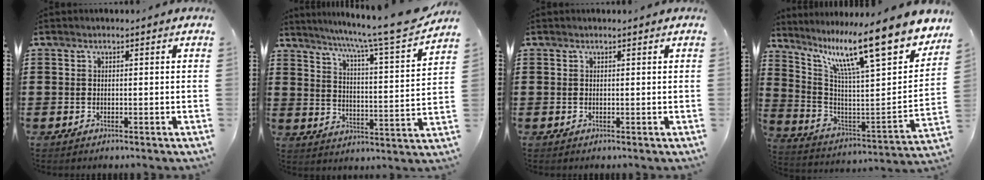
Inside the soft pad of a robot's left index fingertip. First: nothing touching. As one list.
[{"total": 8.1, "force": [7.0, -1.0, 4.0], "torque": [-0.088, -0.059, 0.108]}, {"total": 0.0}, {"total": 14.5, "force": [9.8, 1.9, 10.4], "torque": [-0.200, -0.080, 0.151]}]